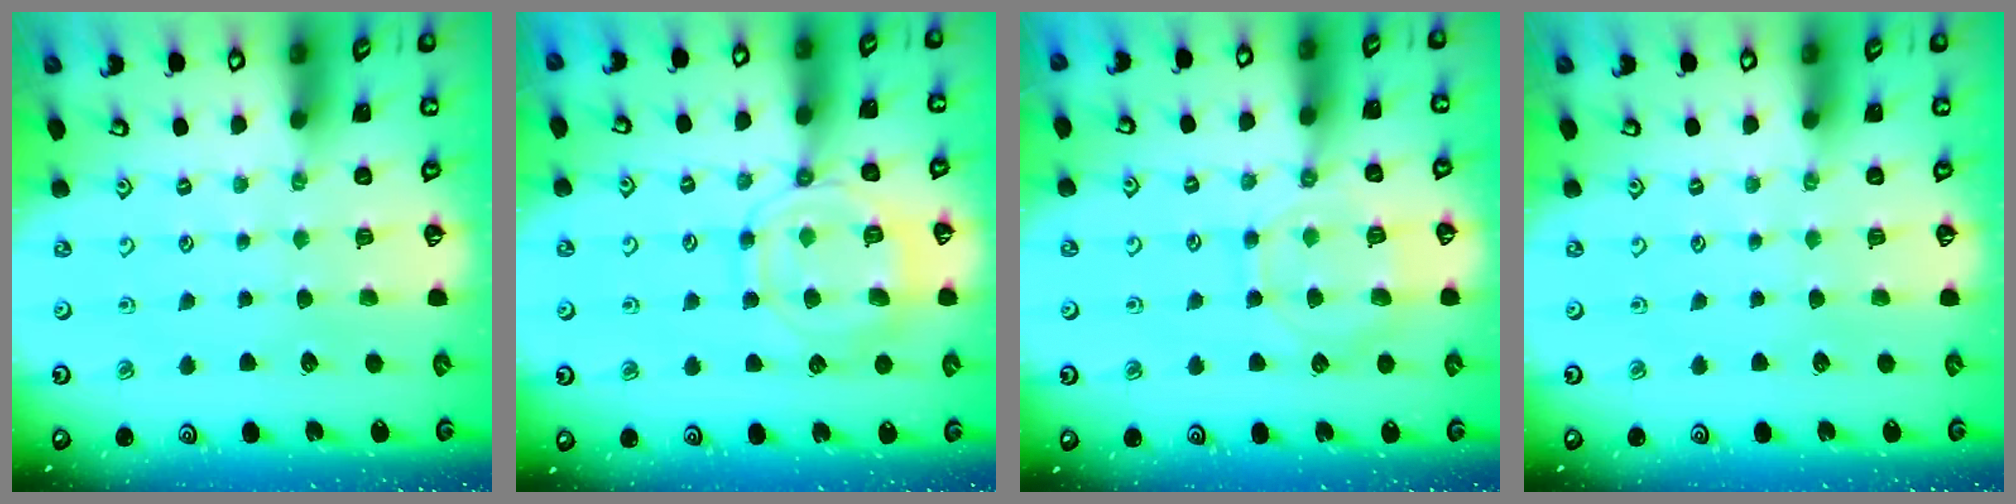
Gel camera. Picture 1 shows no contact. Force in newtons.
{"total": 12.8, "press": 12.7, "slide": 1.2}
{"total": 10.5, "press": 10.5, "slide": 0.9}
{"total": 0.0}